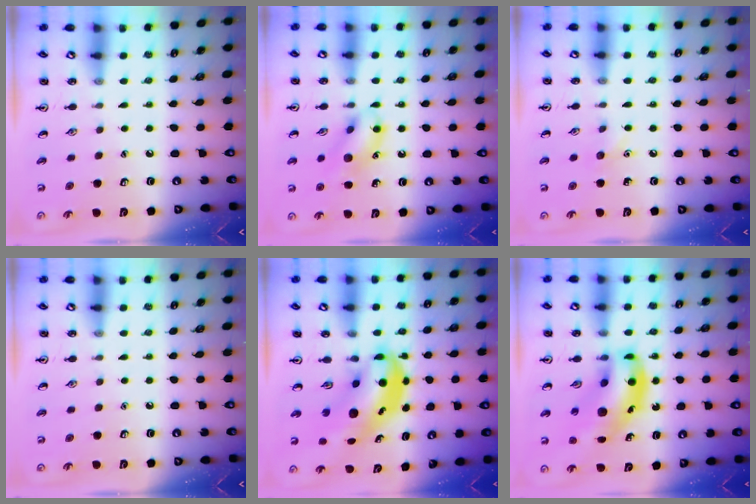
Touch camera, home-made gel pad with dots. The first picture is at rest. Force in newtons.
{"total": 11.1, "press": 11.1, "slide": 0.9}
{"total": 4.8, "press": 4.5, "slide": 1.6}
{"total": 0.0}
{"total": 7.3, "press": 7.1, "slide": 1.8}
{"total": 12.6, "press": 12.1, "slide": 3.6}